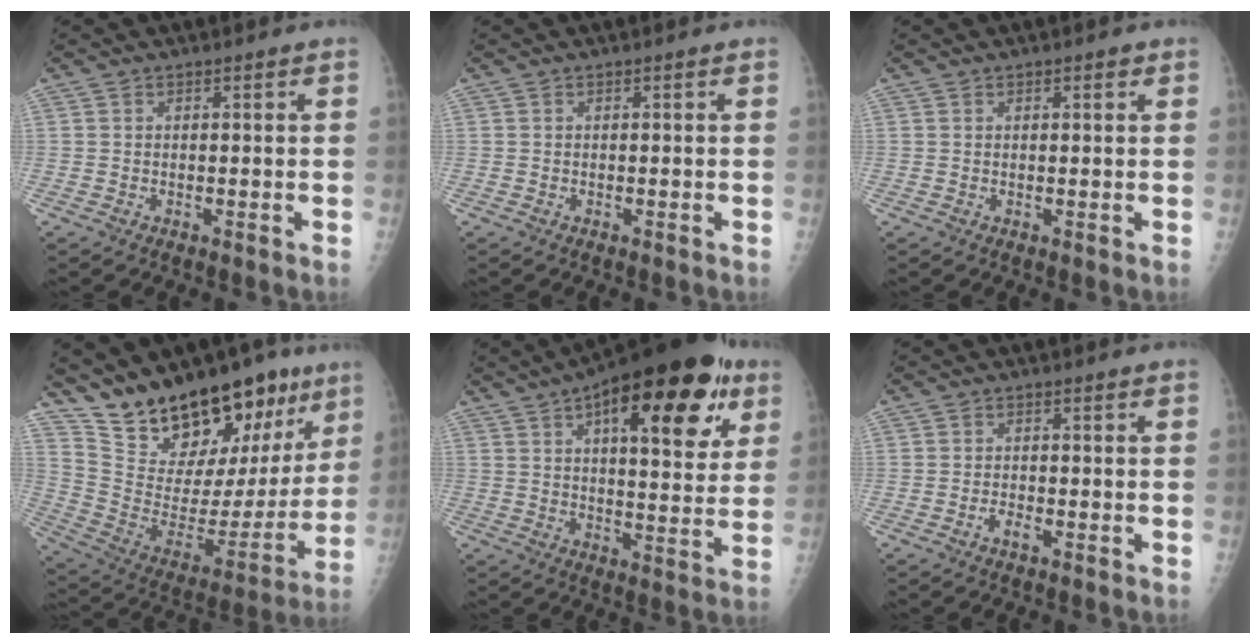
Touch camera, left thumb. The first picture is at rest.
{"total": 0.0}
{"total": 1.1, "force": [0.6, 0.4, 0.7], "torque": [-0.005, -0.001, 0.008]}
{"total": 25.9, "force": [18.6, 10.8, 14.5], "torque": [-0.182, -0.091, 0.303]}
{"total": 25.4, "force": [11.4, 10.1, 20.3], "torque": [-0.263, -0.006, 0.161]}
{"total": 1.7, "force": [-0.9, 0.8, 1.2], "torque": [-0.022, 0.003, -0.018]}